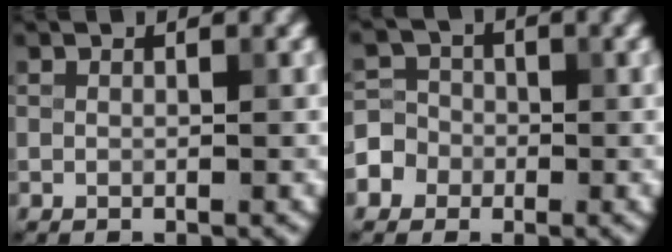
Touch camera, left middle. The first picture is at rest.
{"total": 4.7, "force": [-1.9, 4.1, 0.9], "torque": [0.002, 0.005, -0.052]}